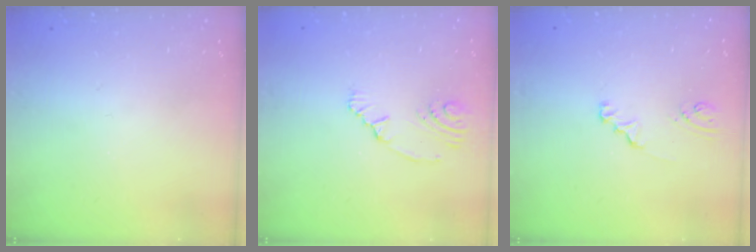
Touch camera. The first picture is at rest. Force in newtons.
{"total": 2.8, "press": 2.1, "slide": 1.9}
{"total": 1.5, "press": 1.4, "slide": 0.1}